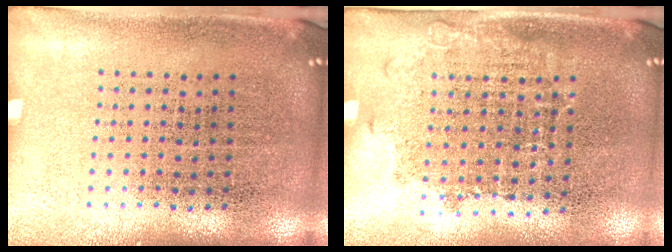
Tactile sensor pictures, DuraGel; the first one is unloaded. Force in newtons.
{"total": 1.1, "press": 0.9, "slide": 0.6}